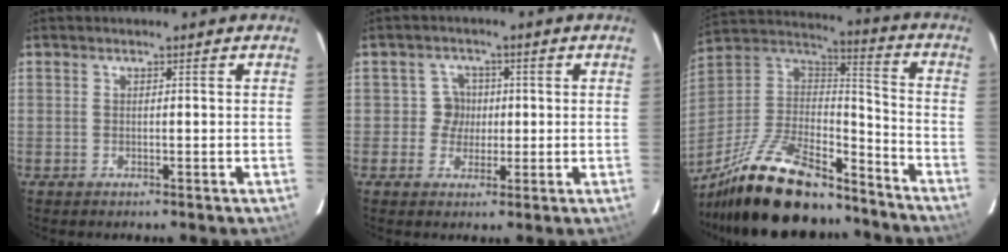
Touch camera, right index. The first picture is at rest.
{"total": 3.4, "force": [-0.1, 3.4, -0.2], "torque": [0.013, 0.015, -0.005]}
{"total": 27.3, "force": [-21.1, 9.1, 14.6], "torque": [-0.292, -0.008, -0.334]}